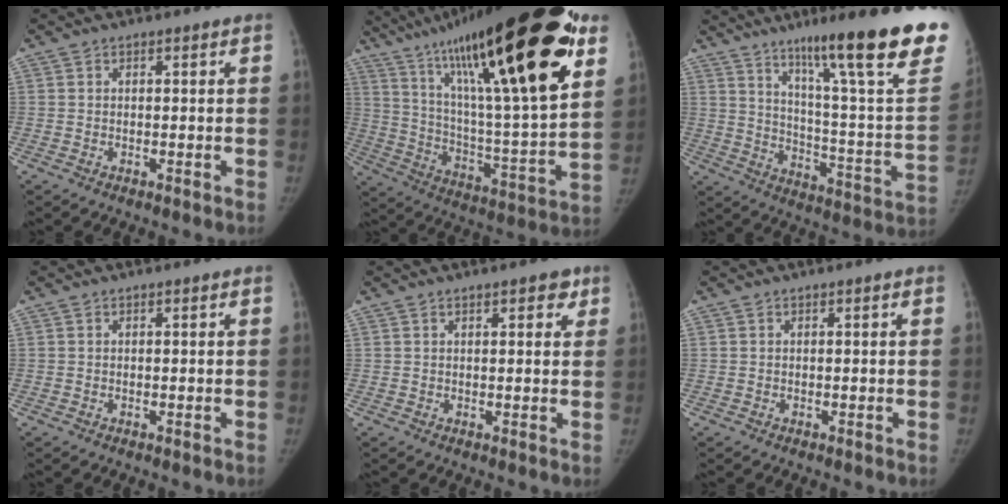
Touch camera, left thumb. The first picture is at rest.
{"total": 36.1, "force": [20.6, 7.2, 28.8], "torque": [-0.418, -0.038, 0.345]}
{"total": 30.5, "force": [19.0, 3.7, 23.6], "torque": [-0.284, -0.080, 0.281]}
{"total": 0.0}
{"total": 3.5, "force": [2.1, 1.4, 2.4], "torque": [-0.013, -0.005, 0.023]}
{"total": 0.0}